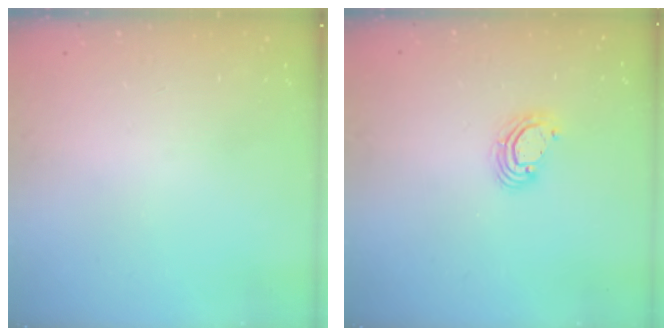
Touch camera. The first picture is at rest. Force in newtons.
{"total": 6.1, "press": 6.1, "slide": 0.5}